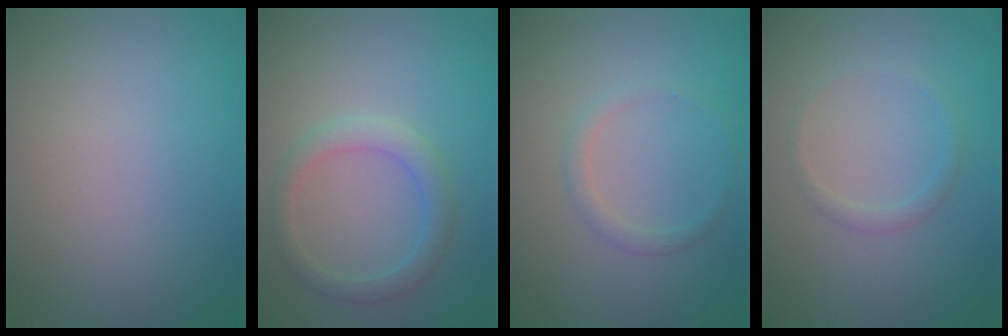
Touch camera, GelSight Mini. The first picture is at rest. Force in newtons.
{"total": 2.4, "press": 2.4, "slide": 0.1}
{"total": 1.2, "press": 1.2, "slide": 0.1}
{"total": 1.1, "press": 1.1, "slide": 0.0}